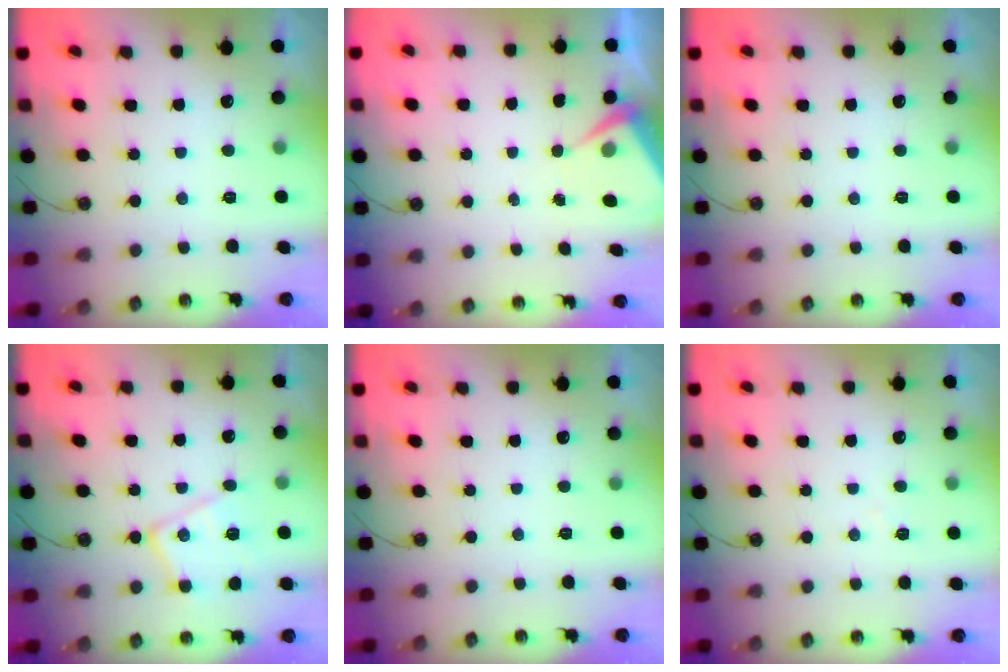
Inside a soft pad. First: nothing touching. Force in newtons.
{"total": 5.8, "press": 5.7, "slide": 0.7}
{"total": 0.0}
{"total": 14.0, "press": 13.9, "slide": 1.1}
{"total": 0.0}
{"total": 4.7, "press": 4.7, "slide": 0.7}